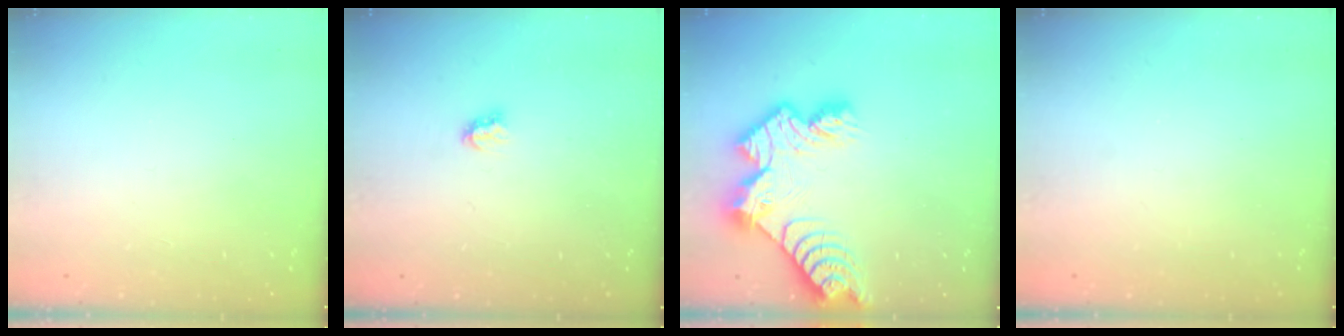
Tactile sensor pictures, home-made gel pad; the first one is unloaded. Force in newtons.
{"total": 2.7, "press": 2.6, "slide": 0.4}
{"total": 18.7, "press": 18.6, "slide": 1.9}
{"total": 0.0}